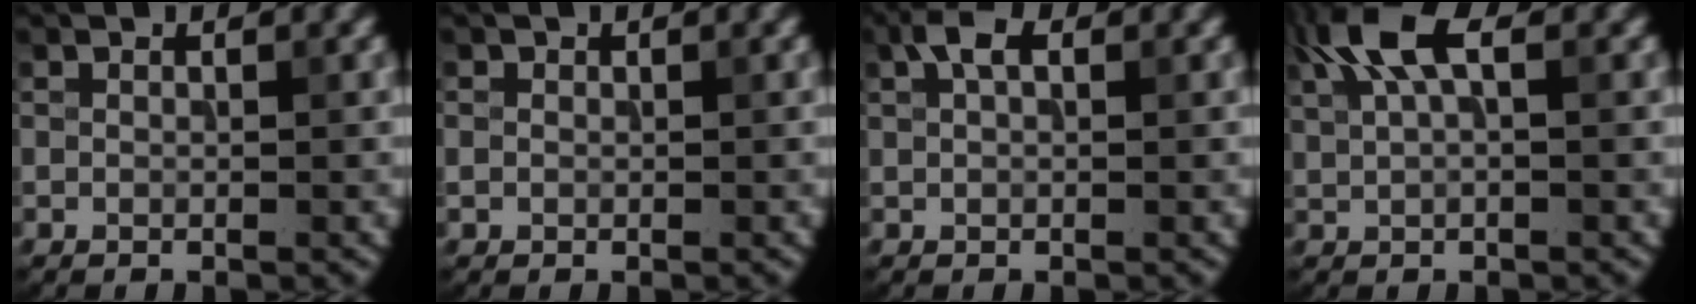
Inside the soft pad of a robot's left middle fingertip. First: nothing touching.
{"total": 0.7, "force": [0.0, 0.7, 0.1], "torque": [0.002, -0.001, -0.002]}
{"total": 2.2, "force": [1.0, 1.2, 1.6], "torque": [-0.026, 0.008, 0.013]}
{"total": 4.9, "force": [2.3, 1.8, 3.9], "torque": [-0.084, 0.010, 0.041]}